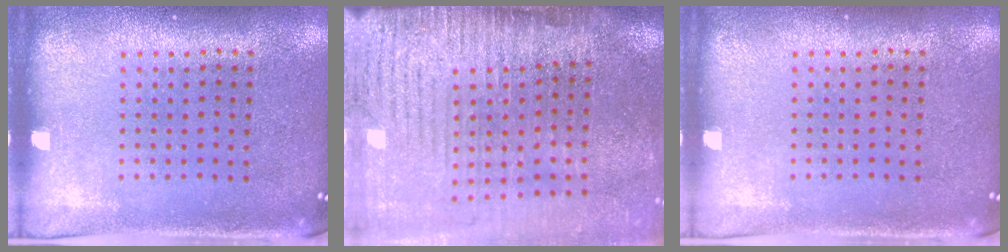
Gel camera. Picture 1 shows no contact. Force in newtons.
{"total": 4.4, "press": 3.8, "slide": 2.3}
{"total": 0.0}